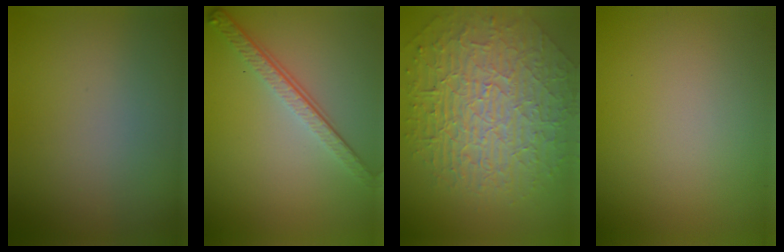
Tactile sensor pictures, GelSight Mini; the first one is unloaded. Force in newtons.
{"total": 4.0, "press": 2.8, "slide": 2.8}
{"total": 10.1, "press": 6.6, "slide": 7.6}
{"total": 0.0}